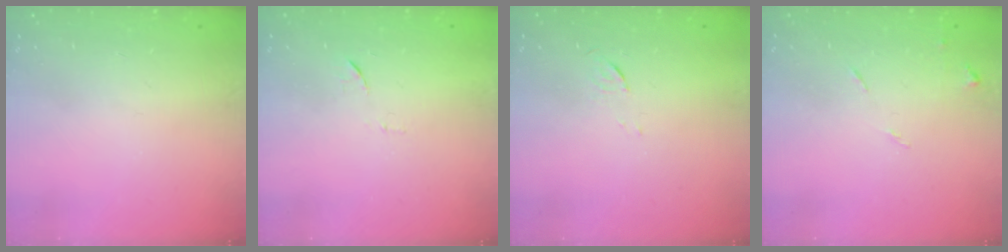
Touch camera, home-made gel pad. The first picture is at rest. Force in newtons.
{"total": 5.8, "press": 5.7, "slide": 0.4}
{"total": 3.4, "press": 3.4, "slide": 0.3}
{"total": 5.3, "press": 5.2, "slide": 0.7}